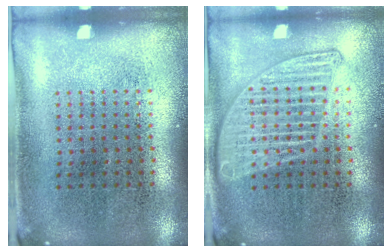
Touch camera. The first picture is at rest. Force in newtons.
{"total": 2.5, "press": 2.5, "slide": 0.2}